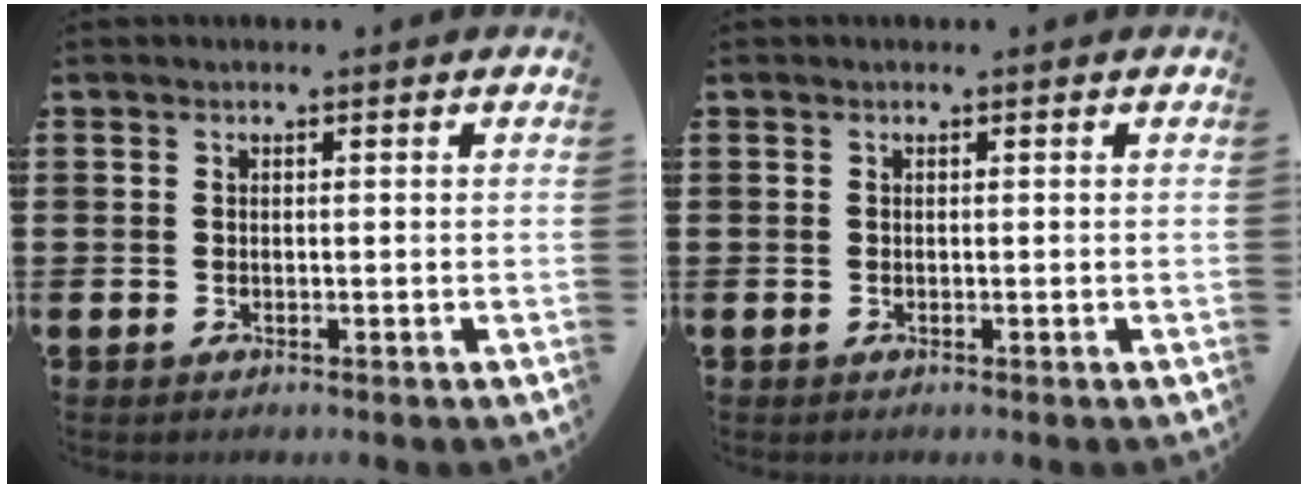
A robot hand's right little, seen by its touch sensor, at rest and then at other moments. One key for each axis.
{"total": 0.0}